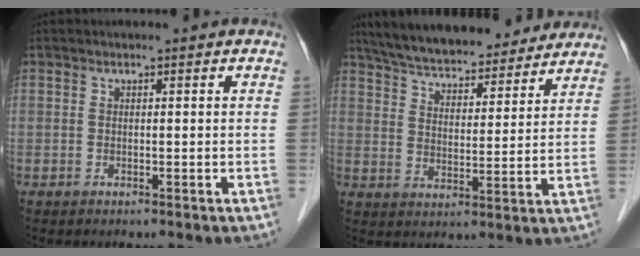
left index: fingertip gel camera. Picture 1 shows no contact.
{"total": 20.4, "force": [18.3, 4.9, 7.7], "torque": [-0.122, 0.022, 0.262]}